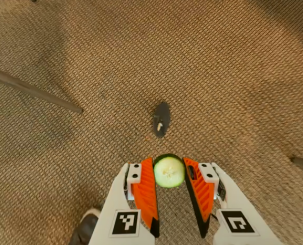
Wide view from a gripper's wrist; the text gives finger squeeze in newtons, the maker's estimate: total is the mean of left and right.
{"total": 7.6, "left": 7.2, "right": 8.0}